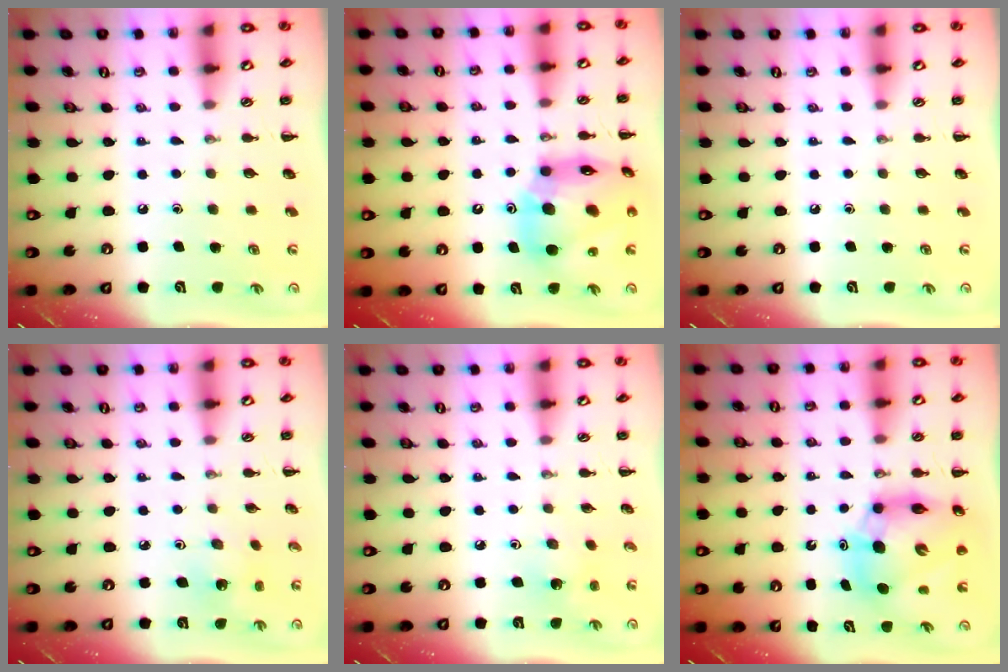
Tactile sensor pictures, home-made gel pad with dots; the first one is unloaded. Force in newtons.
{"total": 17.4, "press": 16.7, "slide": 5.1}
{"total": 0.0}
{"total": 2.3, "press": 2.2, "slide": 0.7}
{"total": 1.6, "press": 1.5, "slide": 0.5}
{"total": 13.5, "press": 12.9, "slide": 3.9}